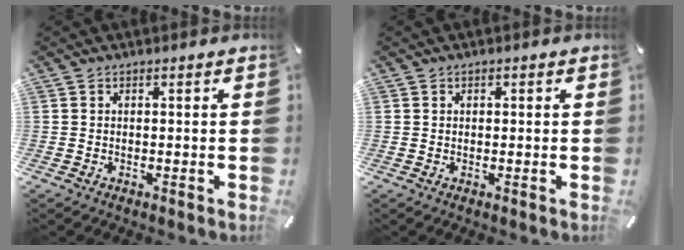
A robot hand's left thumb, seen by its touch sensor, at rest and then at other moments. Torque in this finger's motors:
{"motor_torque": [-0.17, -0.43, -0.02, 0.12, -0.03]}